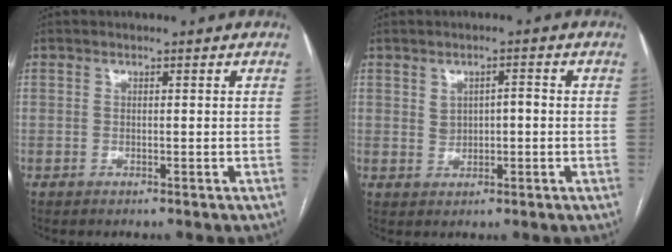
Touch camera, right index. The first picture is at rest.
{"total": 3.0, "force": [0.3, 1.8, 2.3], "torque": [-0.040, 0.013, 0.012]}